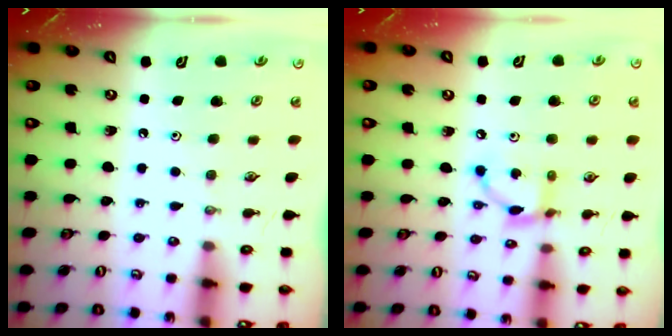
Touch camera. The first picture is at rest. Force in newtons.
{"total": 7.5, "press": 7.5, "slide": 0.2}